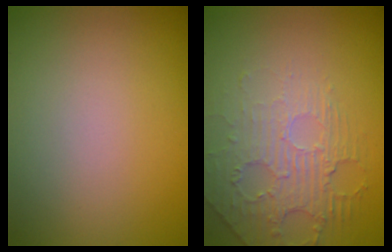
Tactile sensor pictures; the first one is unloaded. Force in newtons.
{"total": 2.5, "press": 1.9, "slide": 1.6}